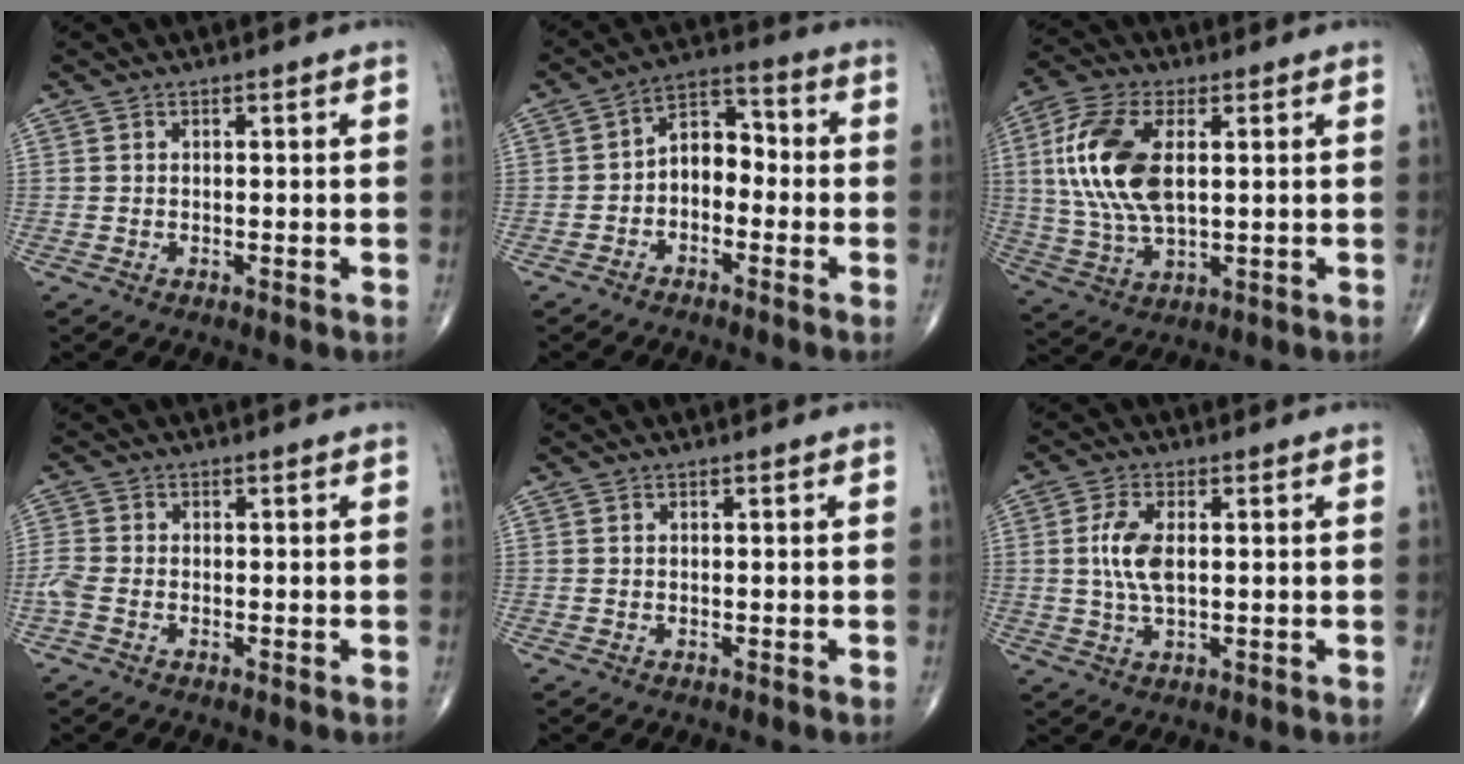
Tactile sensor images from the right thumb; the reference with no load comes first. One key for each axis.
{"total": 7.3, "fx": -1.7, "fy": 4.9, "fz": 5.1, "tx": -0.054, "ty": 0.038, "tz": -0.046}
{"total": 15.2, "fx": 2.8, "fy": 7.6, "fz": 12.9, "tx": -0.279, "ty": -0.001, "tz": 0.056}
{"total": 2.8, "fx": -1.2, "fy": 1.5, "fz": 2.0, "tx": -0.063, "ty": 0.002, "tz": -0.030}
{"total": 0.0}
{"total": 6.4, "fx": 0.6, "fy": 3.0, "fz": 5.7, "tx": -0.126, "ty": -0.001, "tz": 0.011}